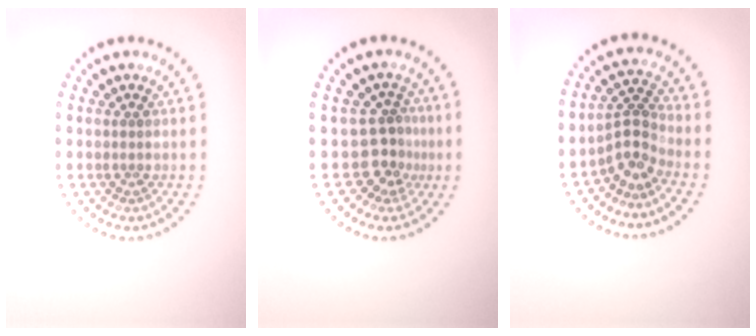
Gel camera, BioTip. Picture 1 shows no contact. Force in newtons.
{"total": 2.9, "press": 2.2, "slide": 1.9}
{"total": 2.9, "press": 2.2, "slide": 2.0}